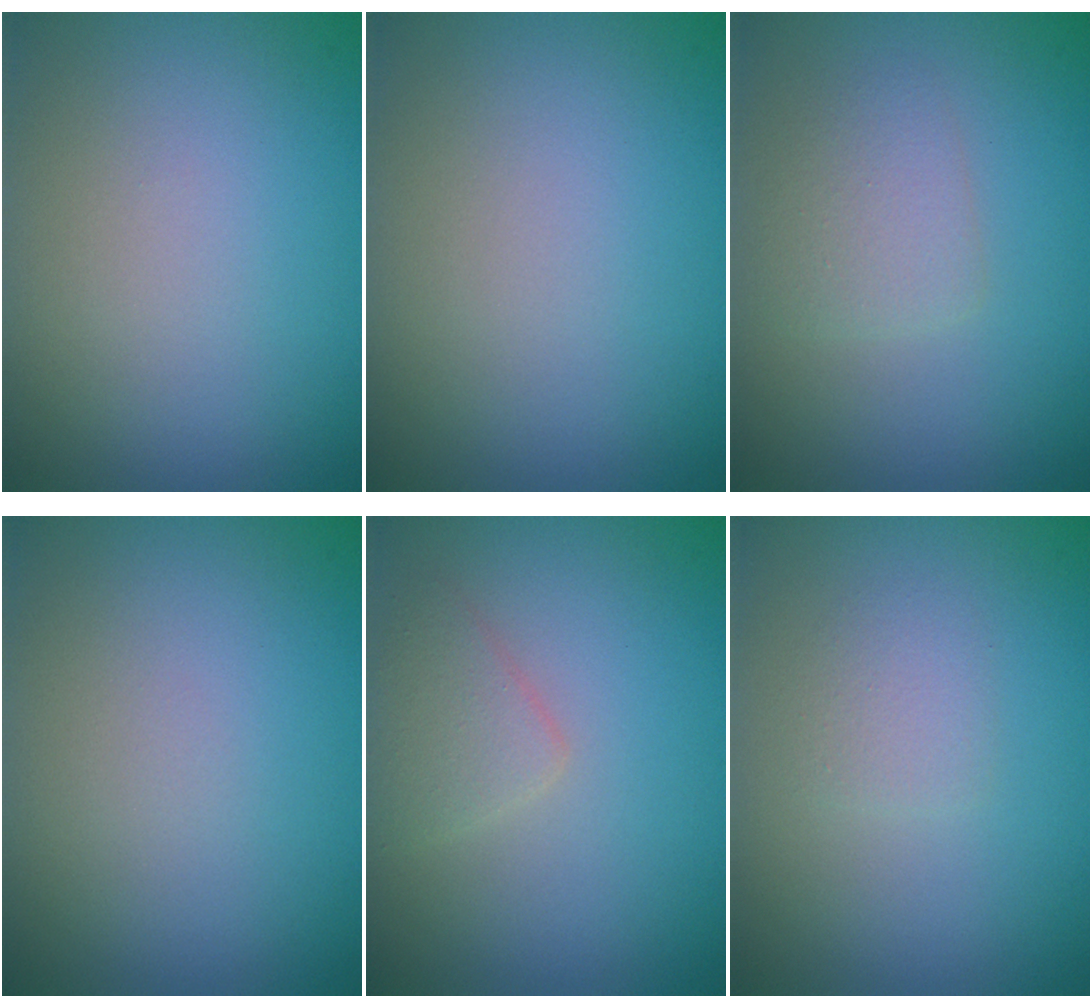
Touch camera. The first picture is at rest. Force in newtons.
{"total": 0.0}
{"total": 2.0, "press": 2.0, "slide": 0.0}
{"total": 0.0}
{"total": 1.9, "press": 1.9, "slide": 0.1}
{"total": 1.3, "press": 1.3, "slide": 0.1}